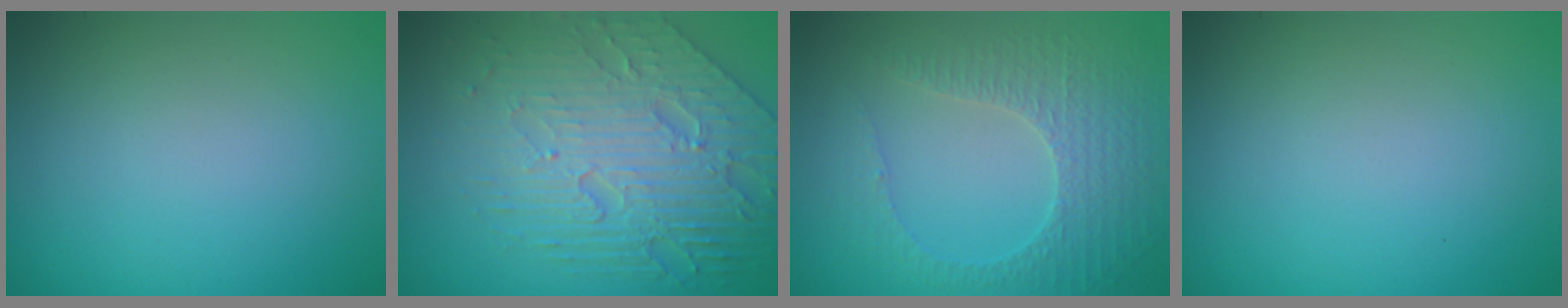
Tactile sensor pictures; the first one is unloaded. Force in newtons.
{"total": 7.9, "press": 5.7, "slide": 5.5}
{"total": 3.8, "press": 3.2, "slide": 2.0}
{"total": 0.0}